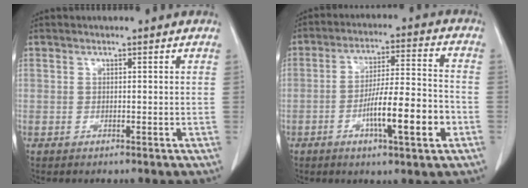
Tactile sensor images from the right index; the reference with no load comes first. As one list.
[{"total": 11.6, "force": [-4.1, 1.2, 10.8], "torque": [-0.182, 0.003, -0.066]}]